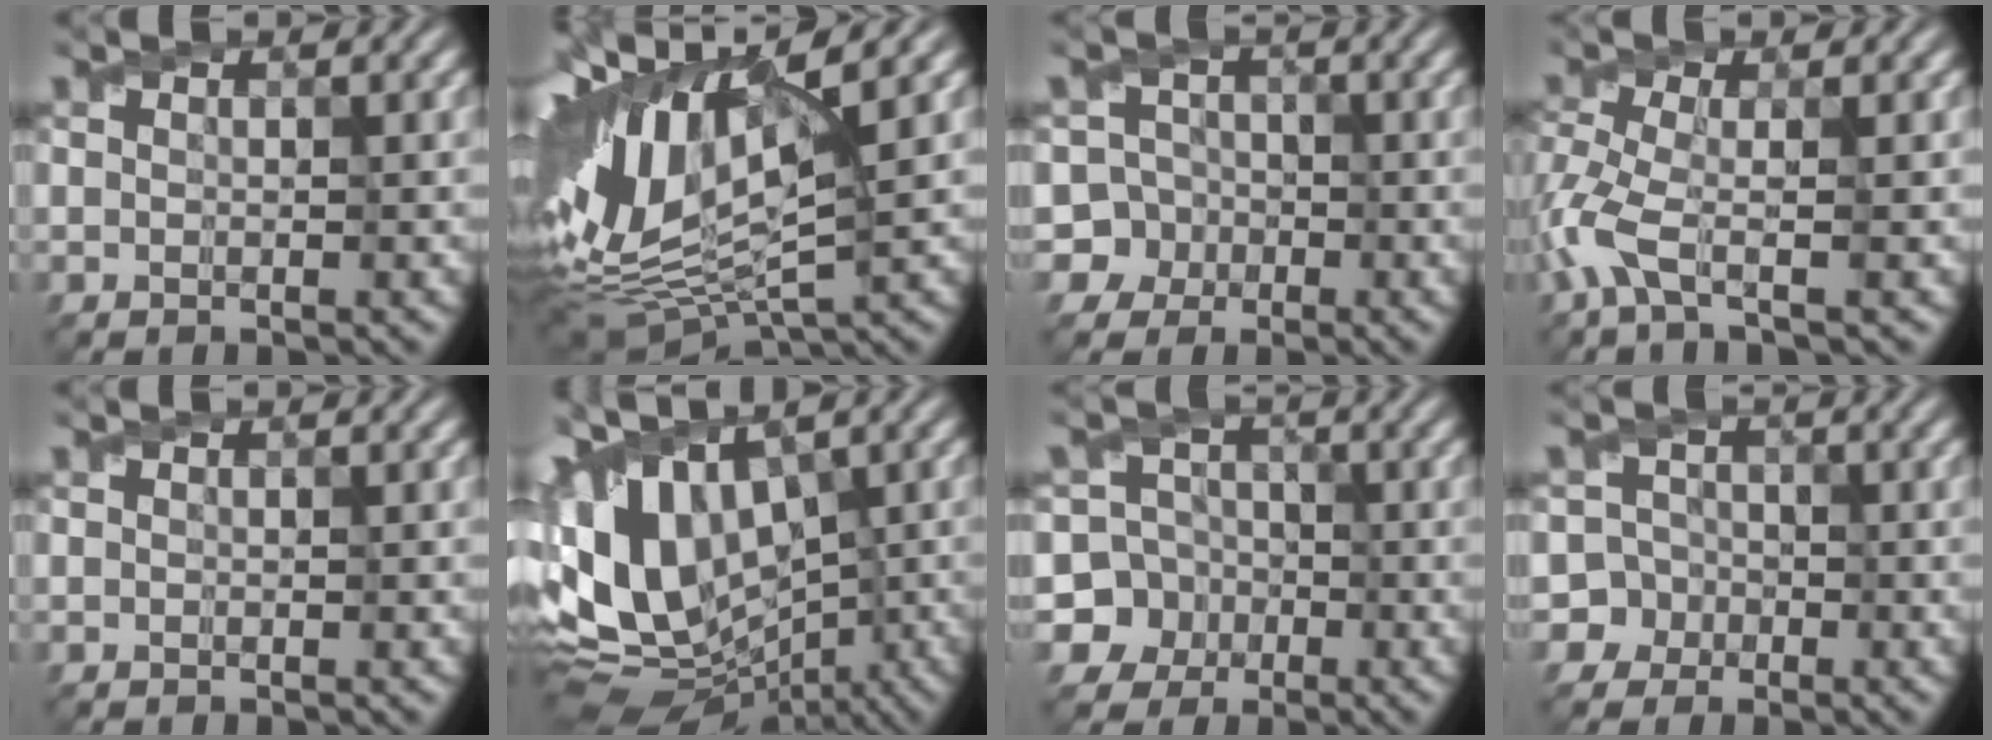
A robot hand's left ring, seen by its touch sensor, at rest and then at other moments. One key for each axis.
{"total": 13.0, "fx": 3.5, "fy": 6.0, "fz": 11.0, "tx": -0.261, "ty": 0.017, "tz": 0.075}
{"total": 6.8, "fx": -2.4, "fy": 6.2, "fz": 0.8, "tx": -0.005, "ty": 0.011, "tz": -0.070}
{"total": 3.7, "fx": -2.0, "fy": 0.3, "fz": 3.2, "tx": -0.089, "ty": -0.002, "tz": -0.045}
{"total": 0.0}
{"total": 13.8, "fx": 1.2, "fy": 9.0, "fz": 10.4, "tx": -0.211, "ty": -0.007, "tz": 0.057}
{"total": 9.5, "fx": -2.7, "fy": 9.0, "fz": 1.3, "tx": -0.056, "ty": 0.011, "tz": -0.062}
{"total": 5.3, "fx": -2.4, "fy": 4.7, "fz": 0.2, "tx": 0.014, "ty": 0.006, "tz": -0.059}